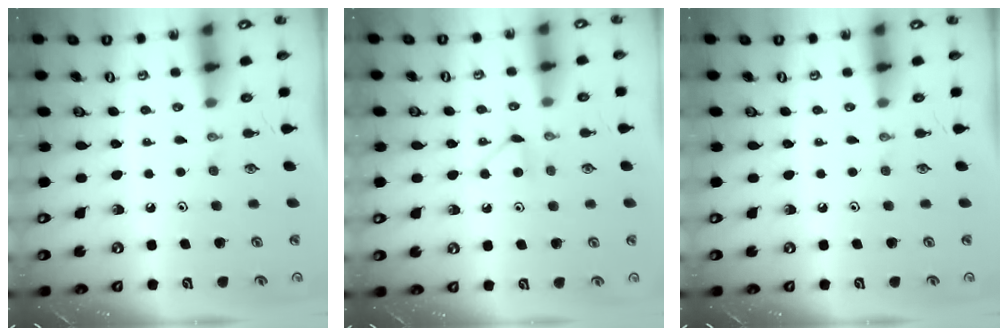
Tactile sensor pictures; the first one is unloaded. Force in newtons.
{"total": 5.1, "press": 5.0, "slide": 0.8}
{"total": 0.0}